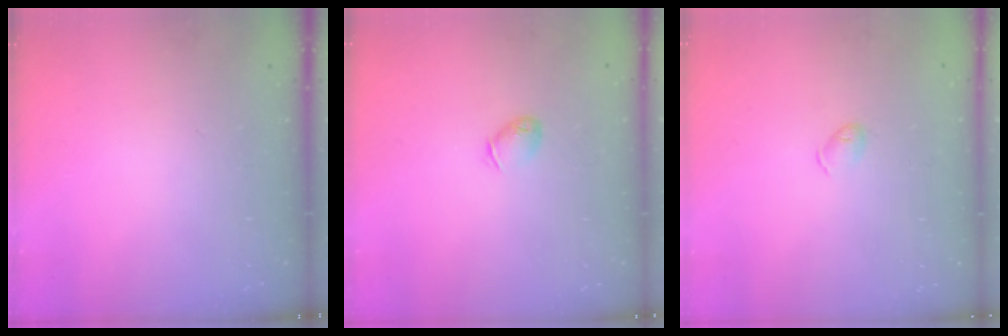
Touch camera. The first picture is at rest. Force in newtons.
{"total": 3.5, "press": 3.4, "slide": 0.7}
{"total": 3.9, "press": 3.9, "slide": 0.7}